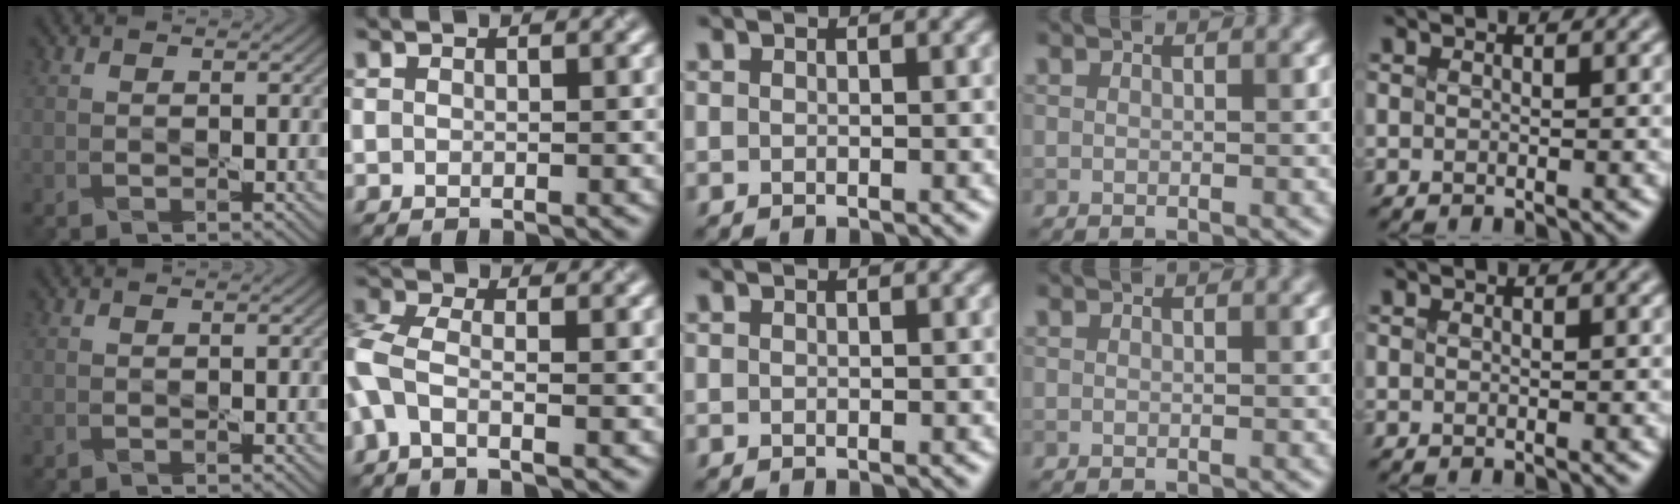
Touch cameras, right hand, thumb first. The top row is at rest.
{"index": {"total": 3.6, "force": [-1.2, 1.6, 3.0], "torque": [-0.081, 0.002, -0.039]}}